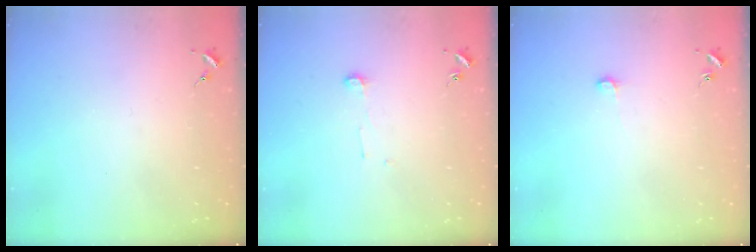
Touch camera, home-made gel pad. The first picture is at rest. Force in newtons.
{"total": 3.9, "press": 3.9, "slide": 0.3}
{"total": 4.3, "press": 4.3, "slide": 0.4}